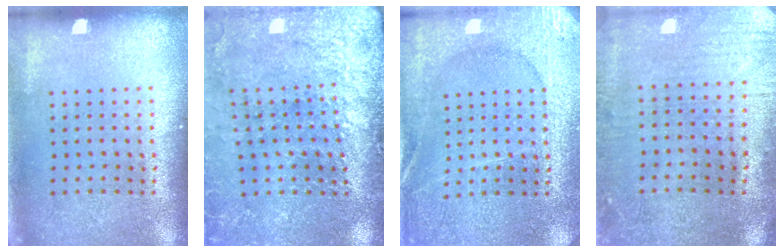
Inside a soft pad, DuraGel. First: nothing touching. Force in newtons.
{"total": 3.0, "press": 3.0, "slide": 0.5}
{"total": 2.9, "press": 2.9, "slide": 0.3}
{"total": 0.5, "press": 0.3, "slide": 0.5}